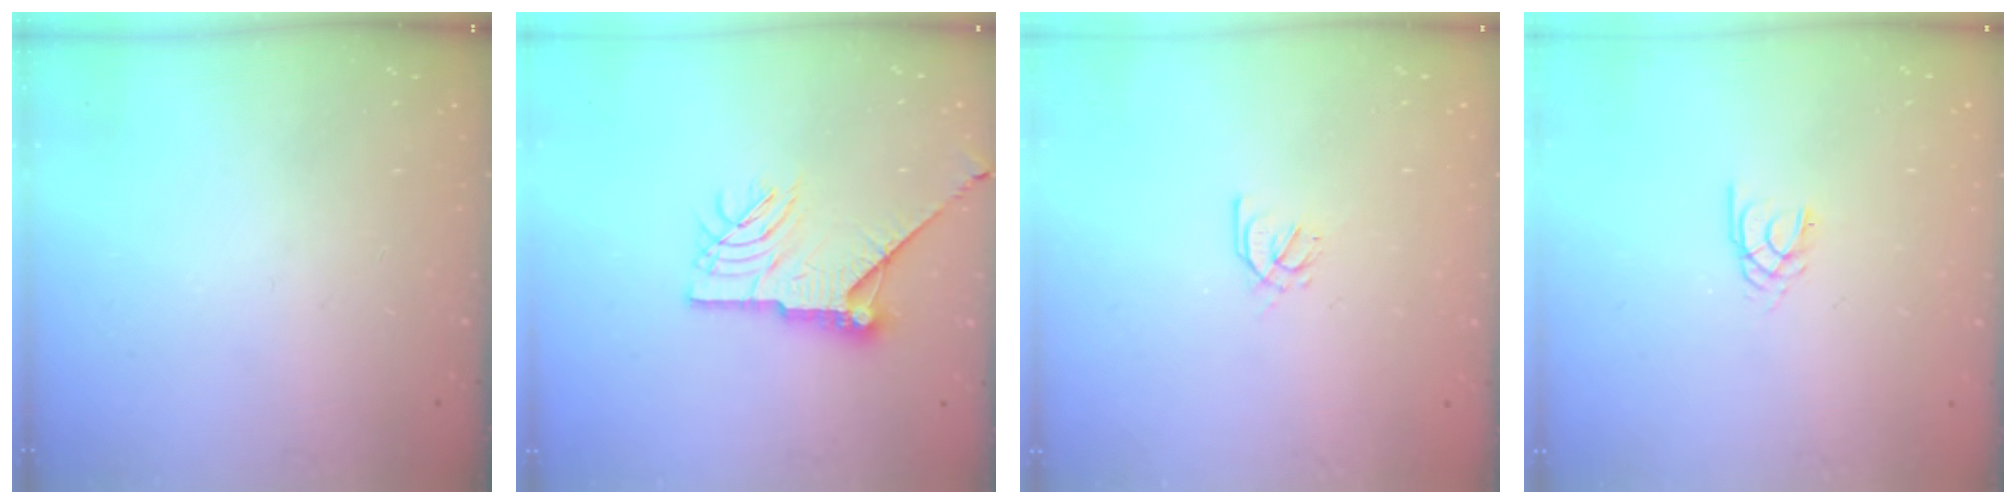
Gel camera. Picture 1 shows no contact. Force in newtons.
{"total": 13.8, "press": 13.8, "slide": 0.6}
{"total": 2.6, "press": 2.5, "slide": 0.7}
{"total": 1.7, "press": 1.7, "slide": 0.3}